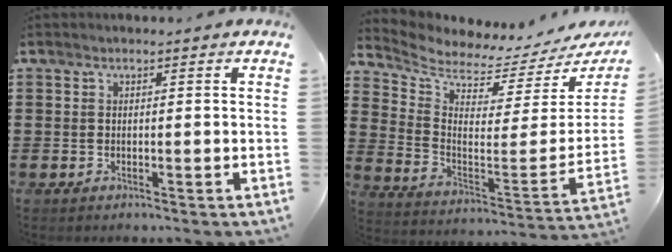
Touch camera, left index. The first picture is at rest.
{"total": 3.8, "force": [3.6, 0.4, 1.0], "torque": [-0.047, -0.056, 0.057]}